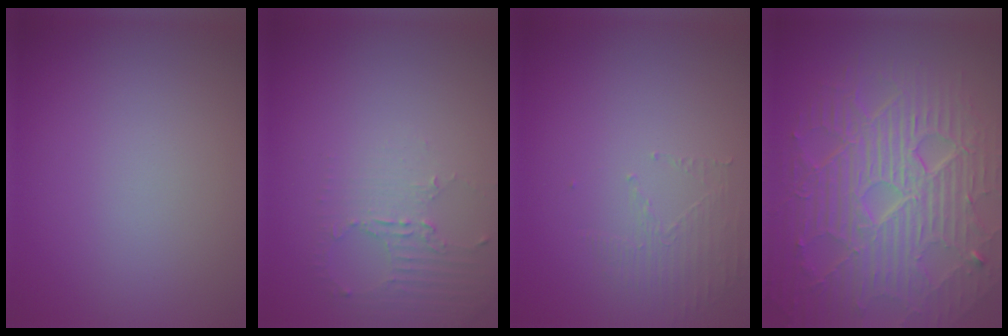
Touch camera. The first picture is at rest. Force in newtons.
{"total": 2.3, "press": 1.8, "slide": 1.6}
{"total": 1.5, "press": 0.5, "slide": 1.4}
{"total": 10.6, "press": 6.8, "slide": 8.1}